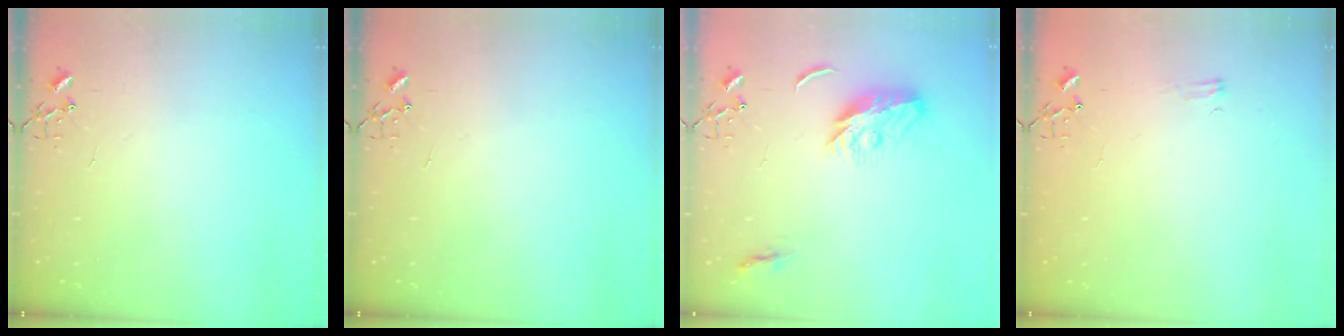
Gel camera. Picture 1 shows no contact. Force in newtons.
{"total": 0.0}
{"total": 10.2, "press": 10.2, "slide": 0.1}
{"total": 4.4, "press": 4.3, "slide": 0.5}